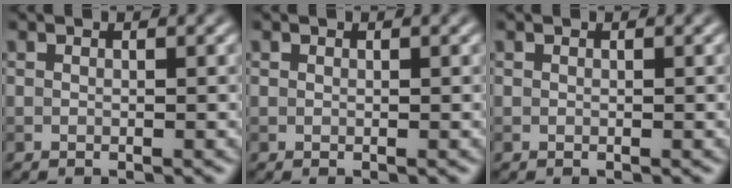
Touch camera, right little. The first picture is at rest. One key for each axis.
{"total": 0.0}
{"total": 0.0}